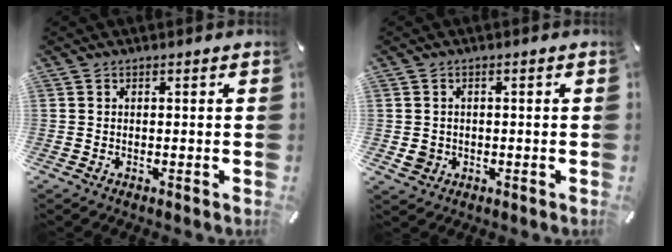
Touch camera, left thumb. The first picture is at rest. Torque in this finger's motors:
{"motor_torque": [-0.21, -0.25, 0.07, -0.11, 0.03]}